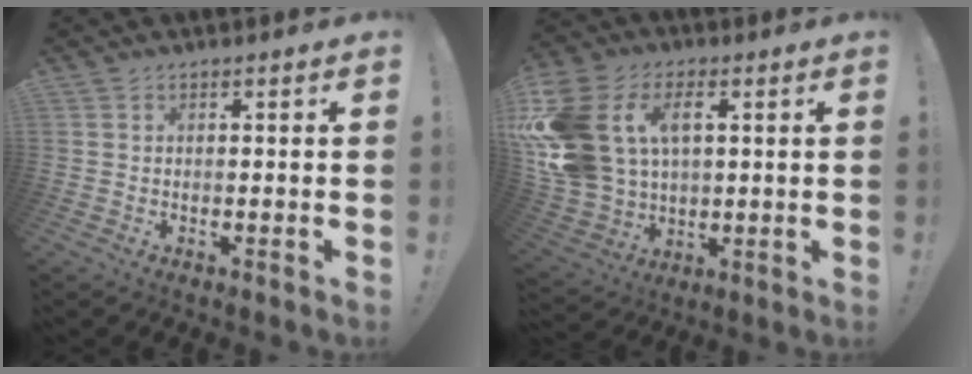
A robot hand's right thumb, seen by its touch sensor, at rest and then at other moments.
{"total": 19.8, "force": [5.7, 14.3, 12.4], "torque": [-0.269, -0.010, 0.109]}